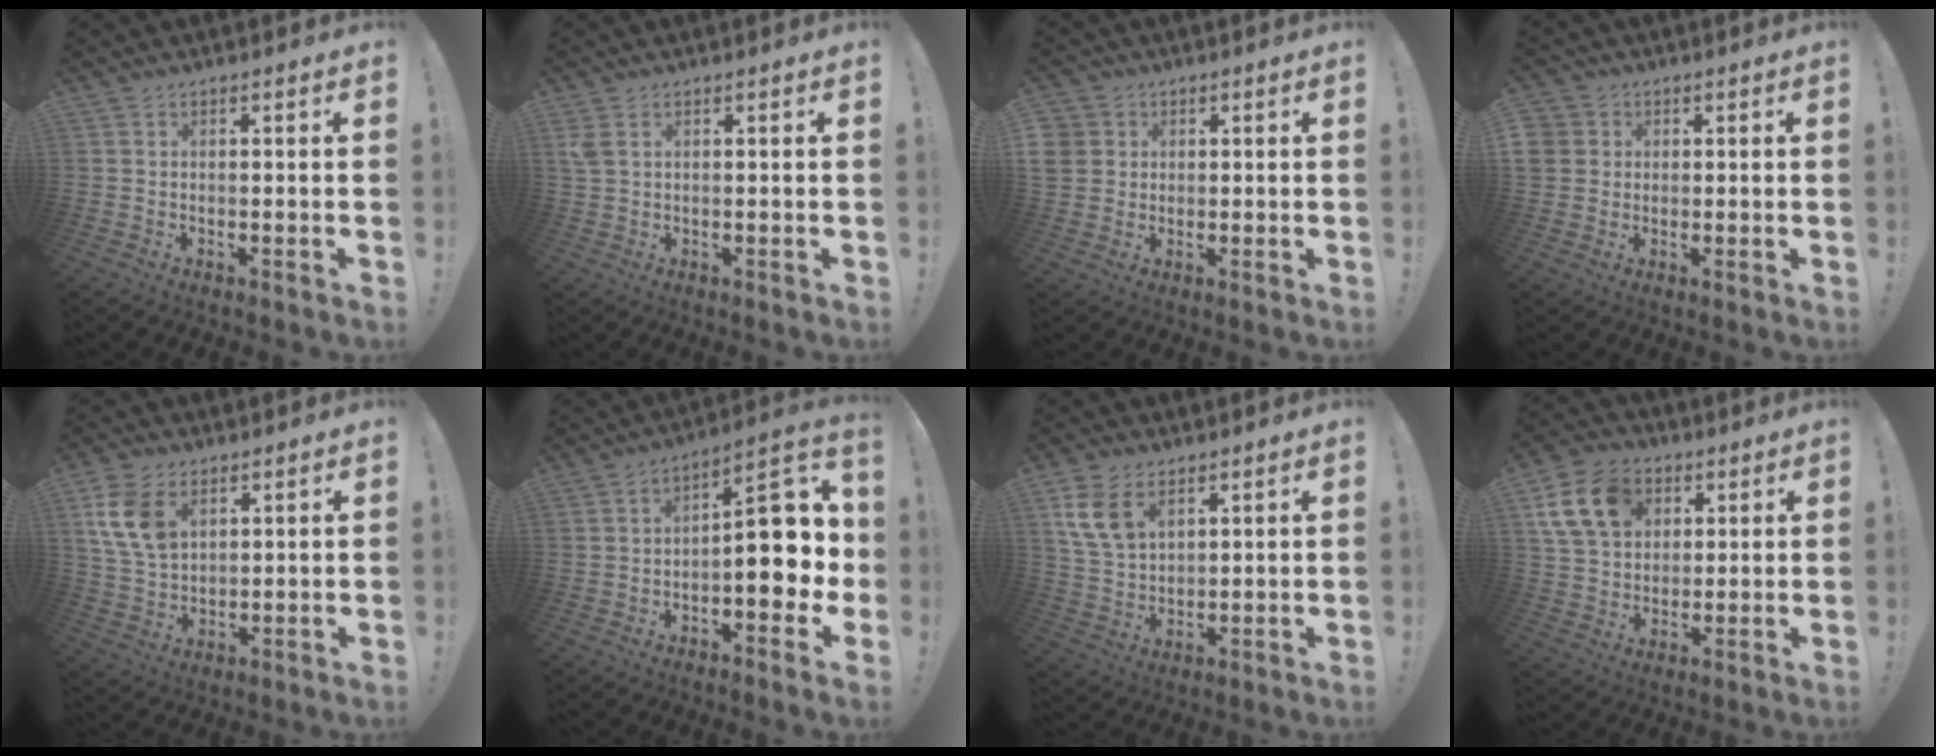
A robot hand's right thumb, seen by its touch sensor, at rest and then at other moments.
{"total": 2.8, "force": [1.3, 1.3, 2.1], "torque": [-0.049, 0.004, 0.026]}
{"total": 5.3, "force": [1.0, 5.0, 1.4], "torque": [-0.030, -0.001, 0.021]}
{"total": 4.5, "force": [0.8, 4.3, 1.0], "torque": [-0.022, -0.001, 0.015]}
{"total": 11.7, "force": [5.0, 7.7, 7.2], "torque": [-0.140, -0.007, 0.098]}
{"total": 16.3, "force": [-1.4, 7.8, 14.2], "torque": [-0.169, 0.013, -0.019]}
{"total": 10.7, "force": [5.7, 6.8, 6.1], "torque": [-0.118, -0.017, 0.112]}
{"total": 15.4, "force": [6.3, 11.6, 7.9], "torque": [-0.131, -0.021, 0.126]}